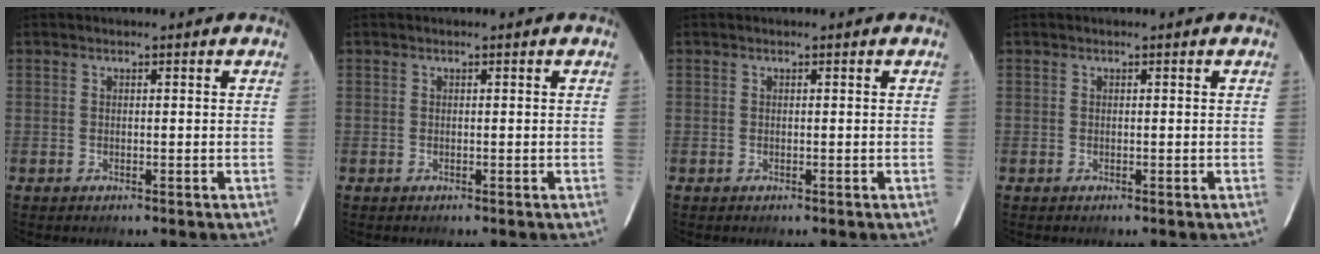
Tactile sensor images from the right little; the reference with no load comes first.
{"total": 0.0}
{"total": 0.0}
{"total": 0.0}